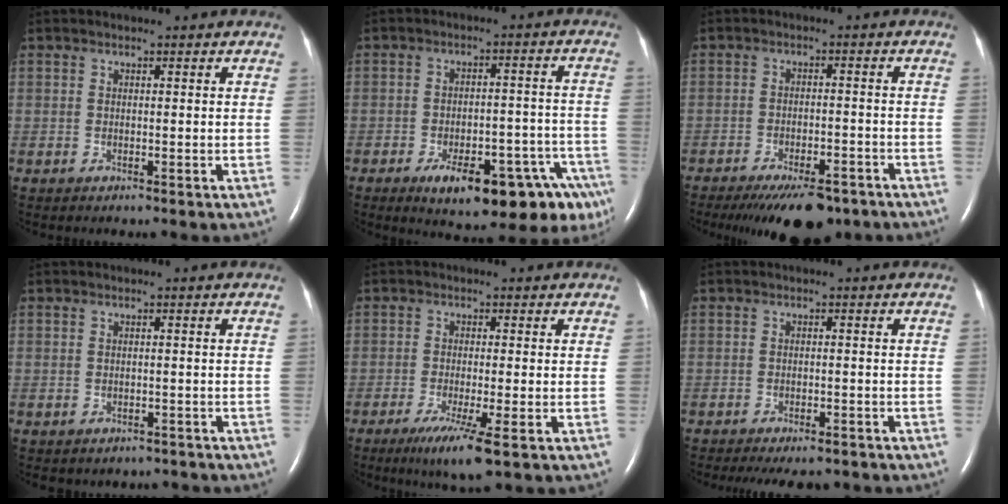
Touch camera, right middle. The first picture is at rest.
{"total": 17.7, "force": [-11.2, 6.0, 12.3], "torque": [-0.086, 0.032, -0.146]}
{"total": 11.2, "force": [-8.5, 3.7, 6.3], "torque": [-0.092, -0.009, -0.127]}
{"total": 3.5, "force": [-3.0, 1.8, 0.2], "torque": [-0.007, 0.012, -0.035]}
{"total": 6.1, "force": [-3.3, -0.2, 5.1], "torque": [-0.095, -0.022, -0.058]}
{"total": 9.2, "force": [-8.1, 2.5, 3.6], "torque": [-0.051, -0.010, -0.102]}